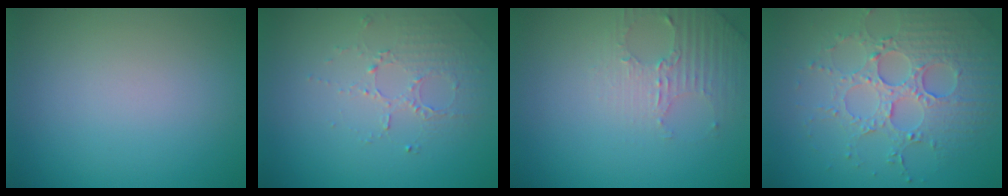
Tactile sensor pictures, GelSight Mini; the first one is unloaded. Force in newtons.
{"total": 1.7, "press": 1.2, "slide": 1.2}
{"total": 3.0, "press": 2.9, "slide": 0.7}
{"total": 5.1, "press": 4.5, "slide": 2.3}